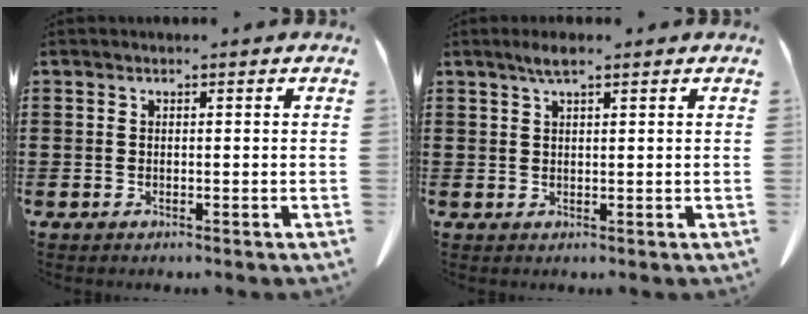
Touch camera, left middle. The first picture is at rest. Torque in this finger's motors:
{"motor_torque": [0.03, 0.02, 0.04, 0.05]}